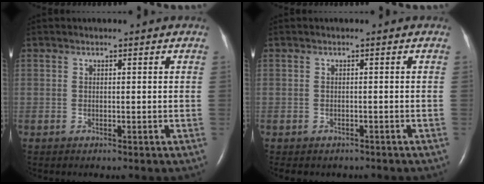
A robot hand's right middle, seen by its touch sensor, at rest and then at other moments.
{"total": 4.0, "force": [-3.3, 2.0, 0.9], "torque": [-0.012, 0.003, -0.037]}